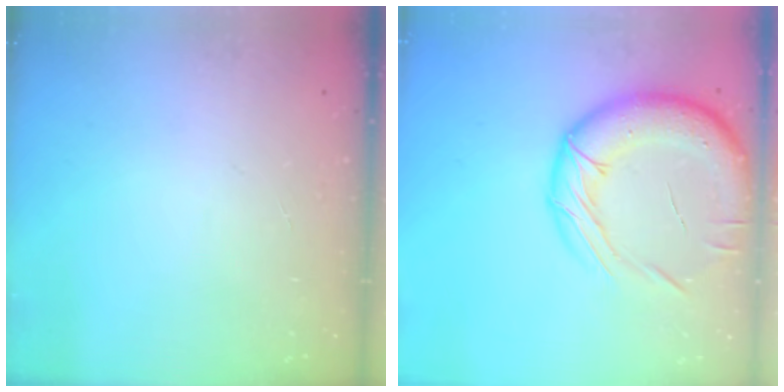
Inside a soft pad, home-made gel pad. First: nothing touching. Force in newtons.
{"total": 20.3, "press": 19.9, "slide": 4.2}